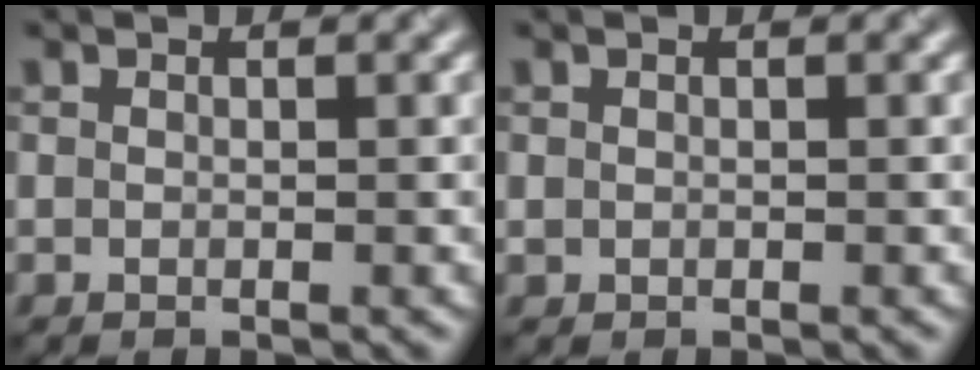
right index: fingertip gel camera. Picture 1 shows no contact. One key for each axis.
{"total": 0.0}